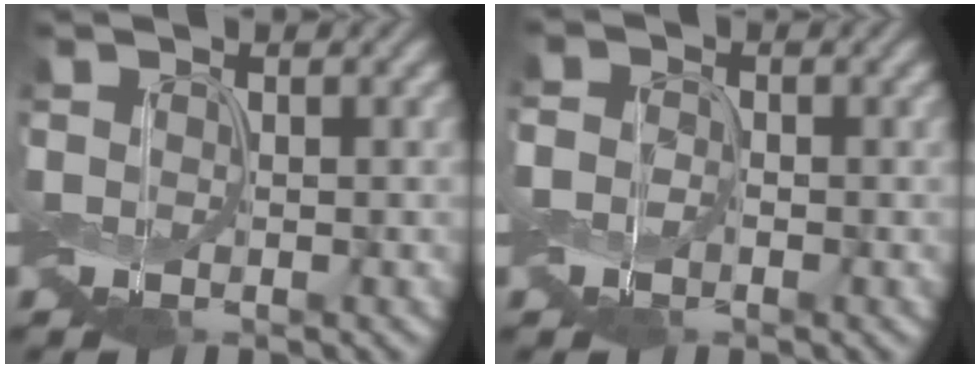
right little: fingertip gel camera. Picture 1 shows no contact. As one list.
[{"total": 2.0, "force": [-0.5, 1.7, 0.8], "torque": [-0.027, 0.006, -0.016]}]